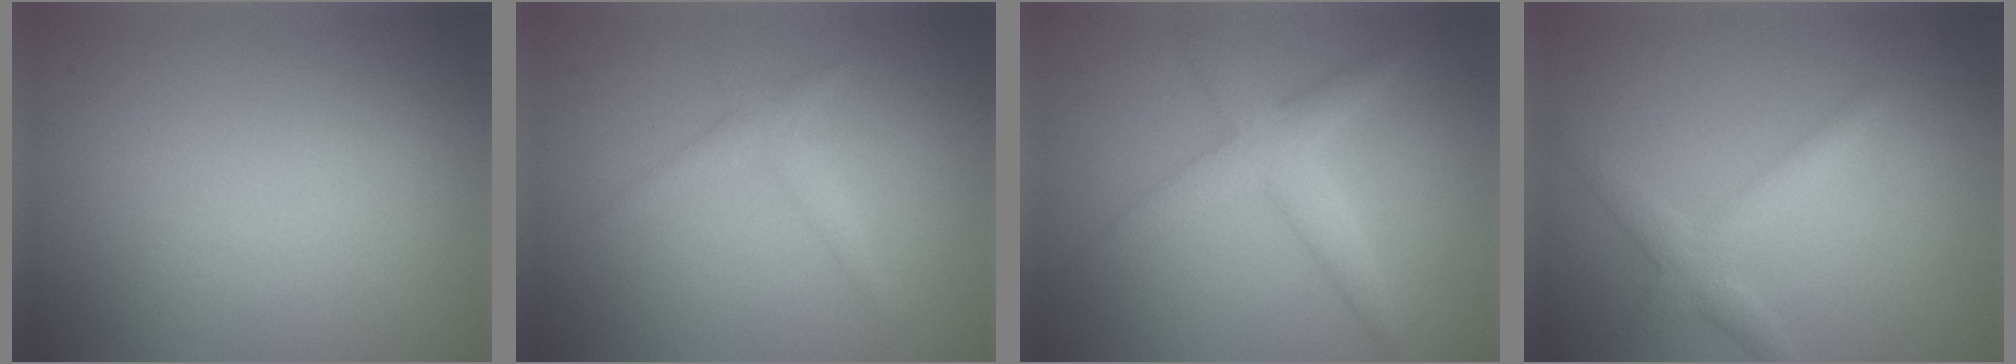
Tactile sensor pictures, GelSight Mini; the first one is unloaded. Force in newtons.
{"total": 1.6, "press": 1.6, "slide": 0.1}
{"total": 3.7, "press": 3.7, "slide": 0.0}
{"total": 2.8, "press": 2.8, "slide": 0.1}